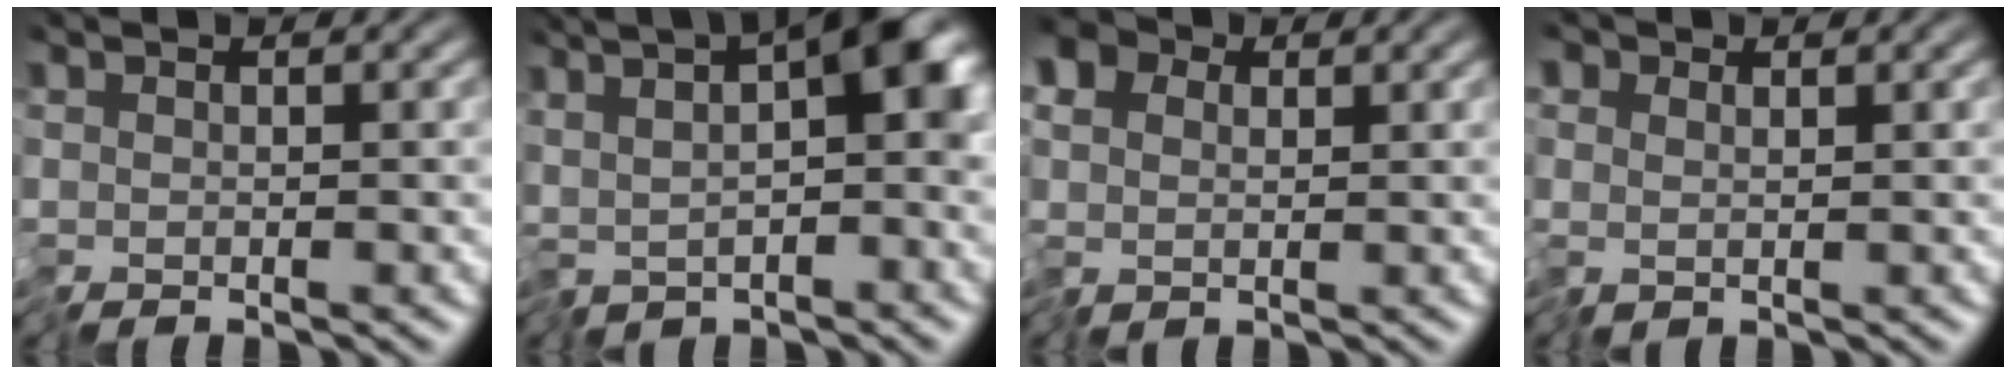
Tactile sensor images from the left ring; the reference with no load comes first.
{"total": 9.8, "force": [2.1, 3.7, 8.9], "torque": [-0.141, 0.011, 0.034]}
{"total": 4.9, "force": [1.3, 3.9, 2.7], "torque": [-0.064, 0.020, 0.017]}
{"total": 1.1, "force": [0.6, 0.8, 0.2], "torque": [-0.005, 0.005, 0.010]}